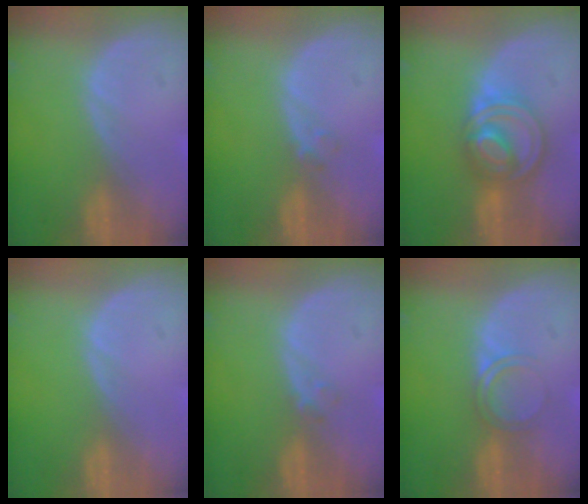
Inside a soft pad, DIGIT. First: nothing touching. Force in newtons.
{"total": 1.0, "press": 1.0, "slide": 0.2}
{"total": 8.0, "press": 6.9, "slide": 4.1}
{"total": 0.0}
{"total": 1.0, "press": 1.0, "slide": 0.2}
{"total": 2.8, "press": 2.8, "slide": 0.2}